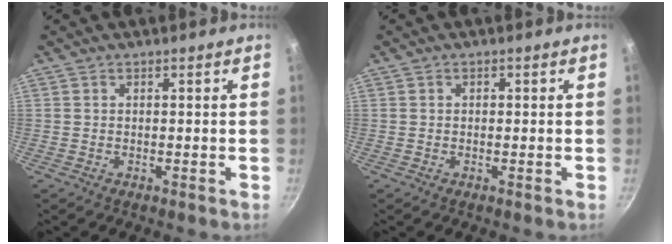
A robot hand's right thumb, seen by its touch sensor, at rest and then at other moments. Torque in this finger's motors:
{"motor_torque": [-0.64, -0.09, -0.11, 0.18, -0.04]}